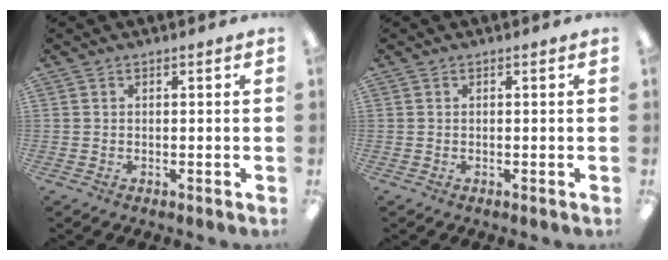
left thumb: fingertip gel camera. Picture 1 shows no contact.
{"total": 0.0}